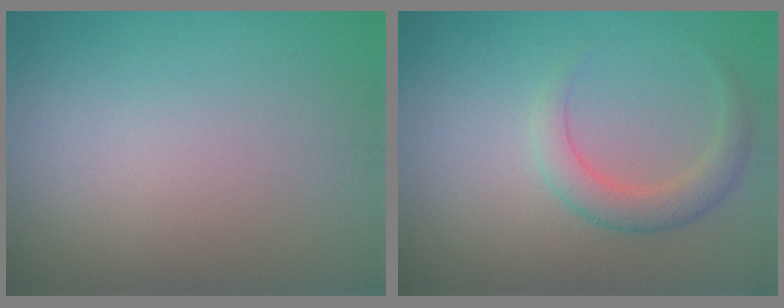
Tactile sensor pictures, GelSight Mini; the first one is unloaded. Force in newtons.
{"total": 2.6, "press": 2.6, "slide": 0.2}